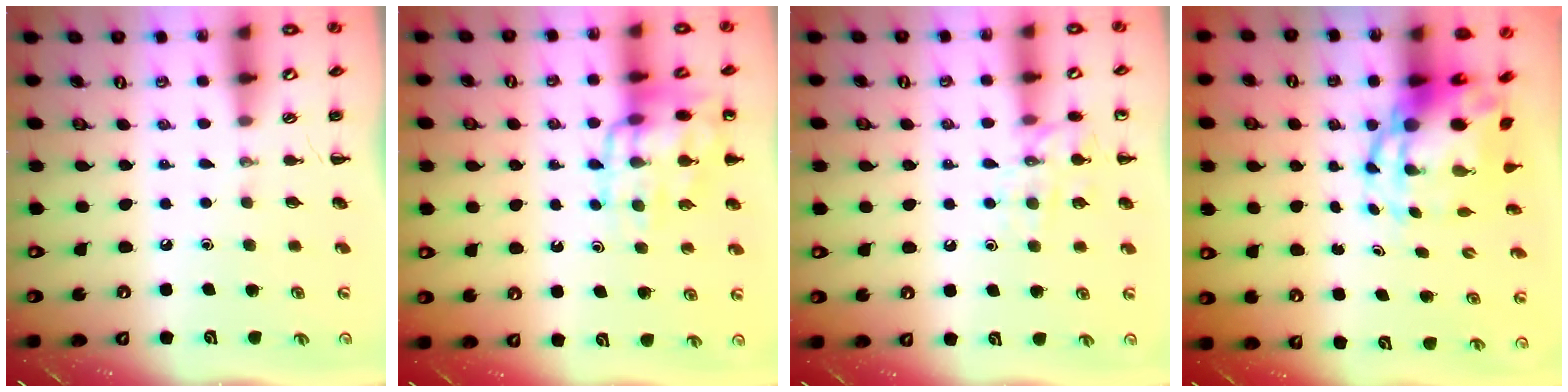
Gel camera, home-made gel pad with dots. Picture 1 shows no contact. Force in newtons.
{"total": 14.7, "press": 14.5, "slide": 2.3}
{"total": 11.2, "press": 11.2, "slide": 0.8}
{"total": 8.1, "press": 7.8, "slide": 2.0}